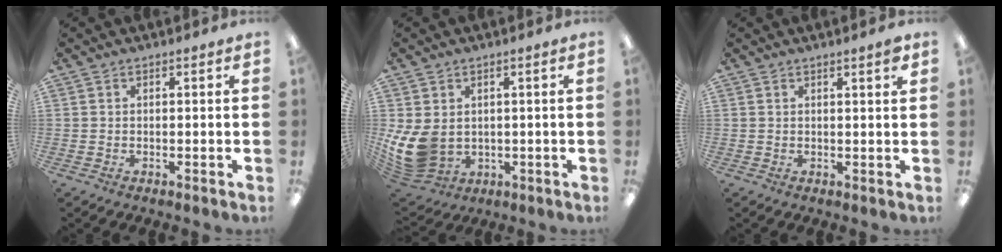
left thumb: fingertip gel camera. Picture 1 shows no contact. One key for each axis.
{"total": 10.2, "fx": 0.4, "fy": 7.9, "fz": 6.4, "tx": -0.150, "ty": -0.006, "tz": 0.014}
{"total": 2.2, "fx": 1.6, "fy": 0.1, "fz": 1.6, "tx": -0.027, "ty": -0.003, "tz": 0.024}